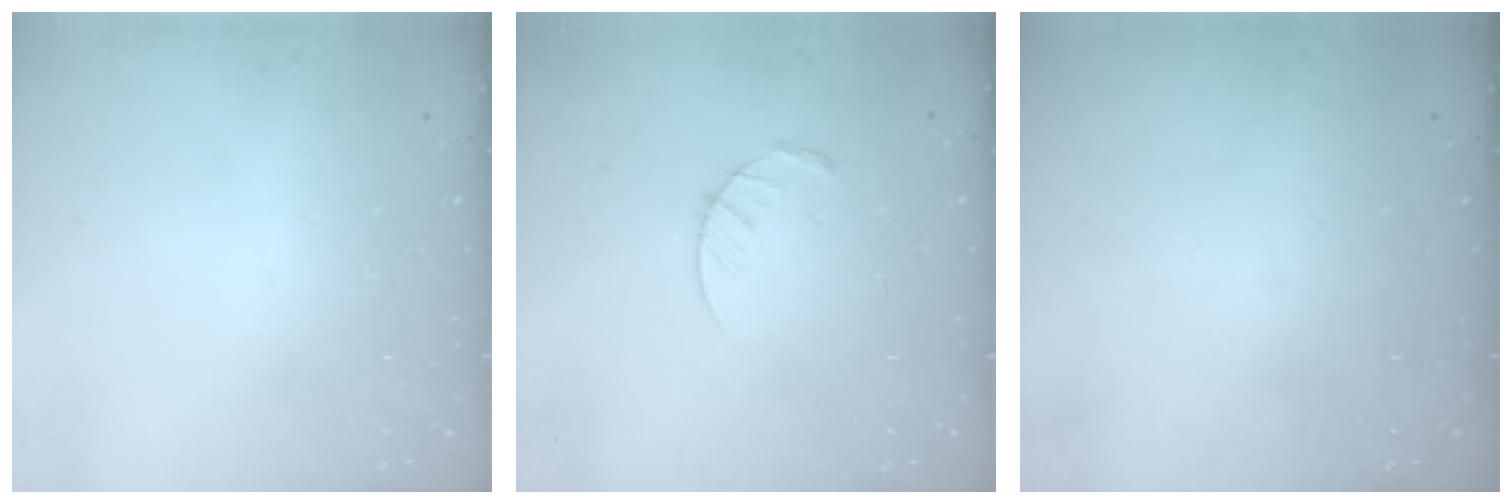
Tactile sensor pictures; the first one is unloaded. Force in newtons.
{"total": 4.5, "press": 4.5, "slide": 0.5}
{"total": 0.0}